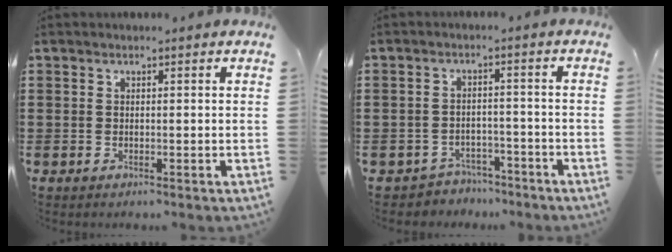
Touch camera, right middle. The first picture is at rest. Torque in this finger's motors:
{"motor_torque": [0.46, -0.13, -0.02, -0.02]}